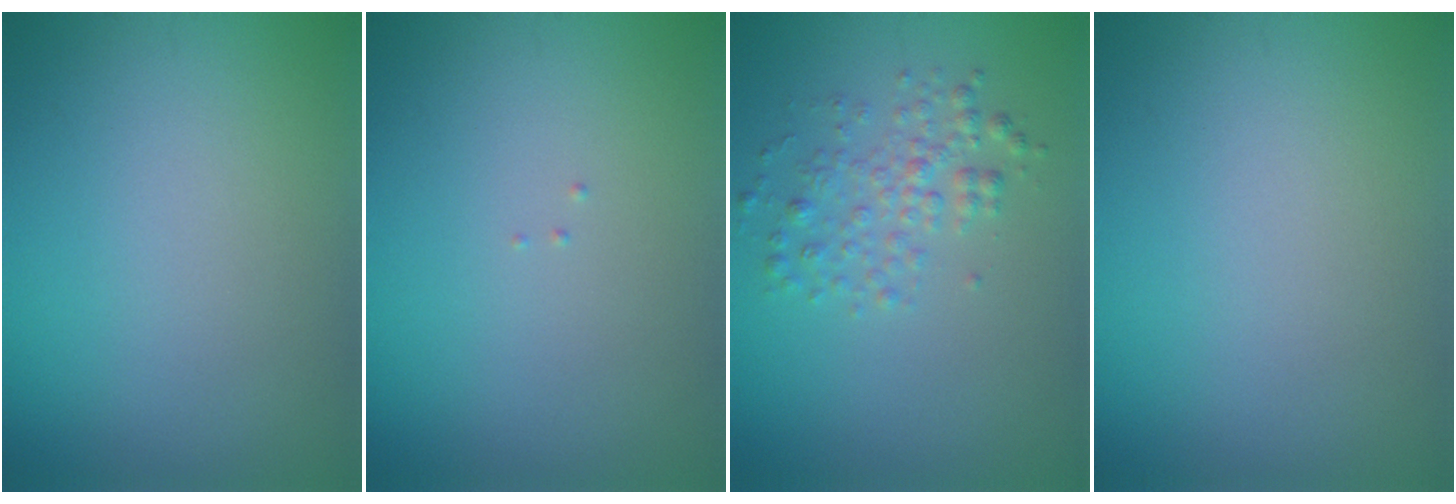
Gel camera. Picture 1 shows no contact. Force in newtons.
{"total": 0.0}
{"total": 2.4, "press": 2.4, "slide": 0.1}
{"total": 0.0}